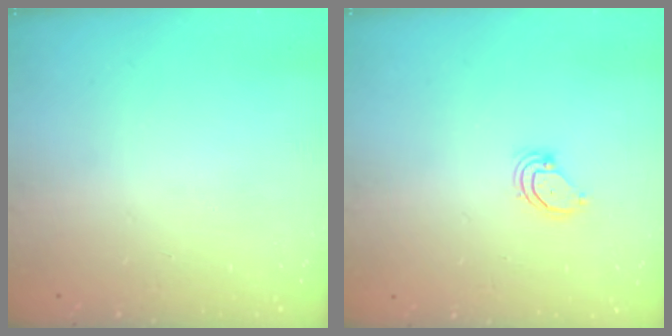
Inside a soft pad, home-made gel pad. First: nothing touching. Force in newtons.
{"total": 3.2, "press": 3.2, "slide": 0.2}